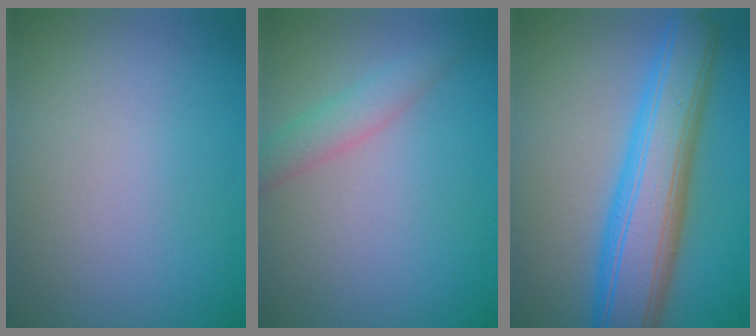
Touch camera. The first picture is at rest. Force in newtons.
{"total": 2.2, "press": 2.2, "slide": 0.1}
{"total": 9.0, "press": 9.0, "slide": 0.3}